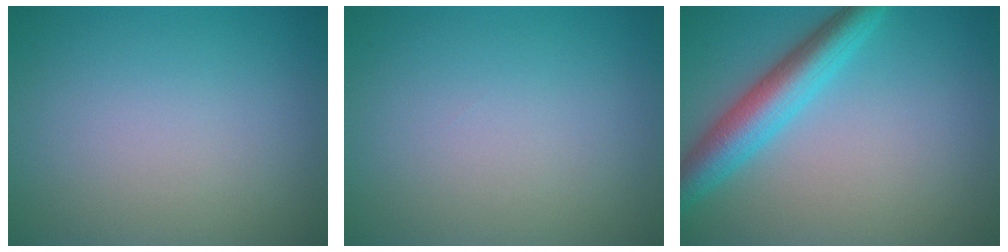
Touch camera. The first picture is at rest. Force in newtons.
{"total": 0.0}
{"total": 5.2, "press": 5.2, "slide": 0.2}